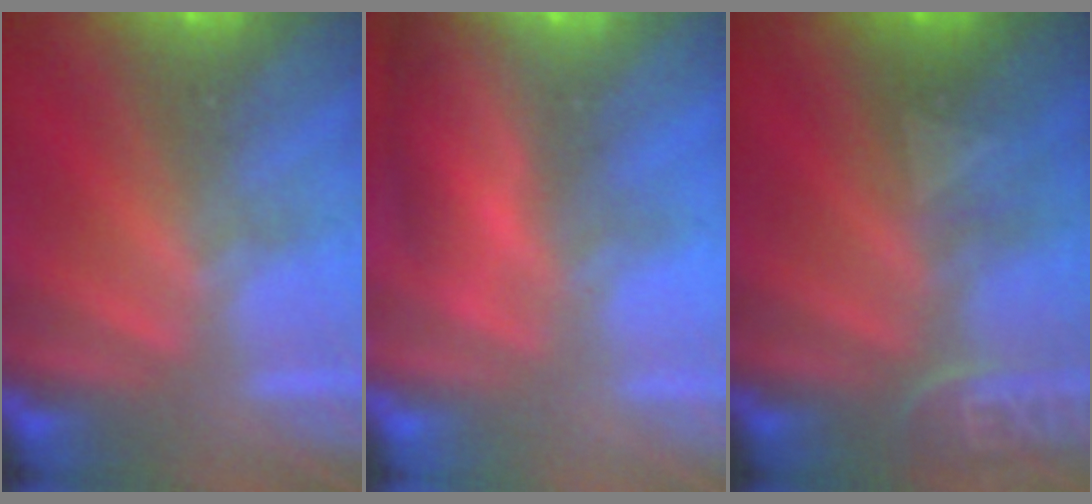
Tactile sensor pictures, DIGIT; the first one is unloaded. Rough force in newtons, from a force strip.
{"total": 10.6}
{"total": 2.4}